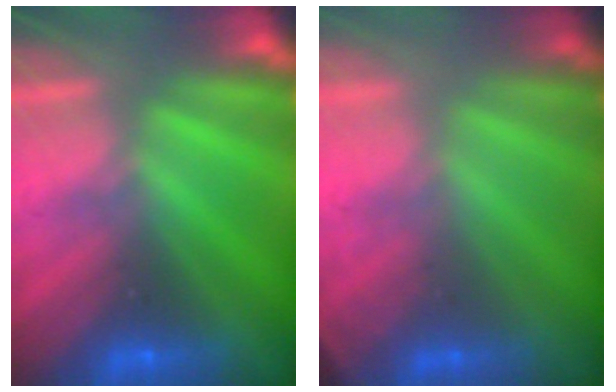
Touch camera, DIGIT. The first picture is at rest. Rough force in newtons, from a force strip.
{"total": 2.0}